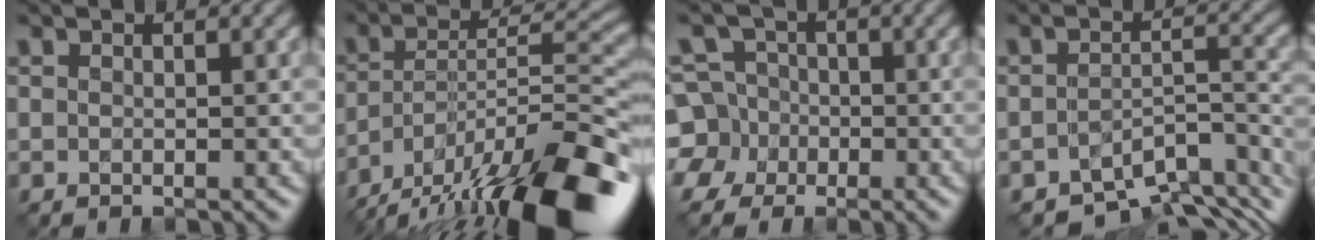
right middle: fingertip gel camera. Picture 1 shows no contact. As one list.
[{"total": 16.7, "force": [-12.2, 4.3, 10.6], "torque": [-0.200, 0.008, -0.201]}, {"total": 7.1, "force": [-1.8, 6.6, 1.8], "torque": [-0.044, 0.015, -0.066]}, {"total": 7.3, "force": [-5.5, 2.9, 3.8], "torque": [-0.047, -0.018, -0.079]}]